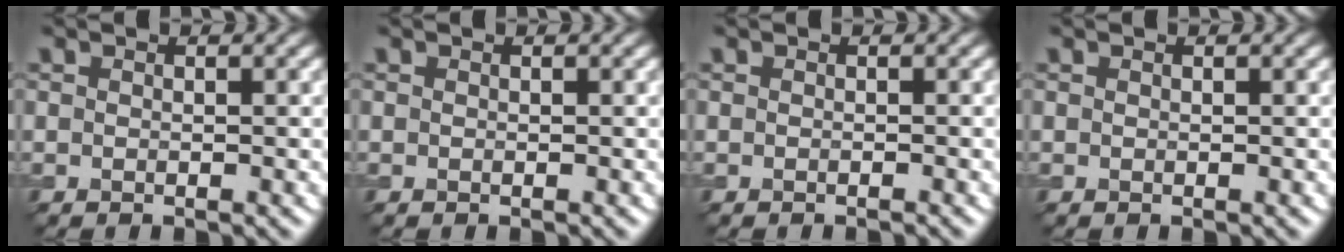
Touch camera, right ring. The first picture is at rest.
{"total": 0.0}
{"total": 0.5, "force": [-0.5, 0.0, 0.3], "torque": [-0.001, 0.001, -0.008]}
{"total": 0.0}